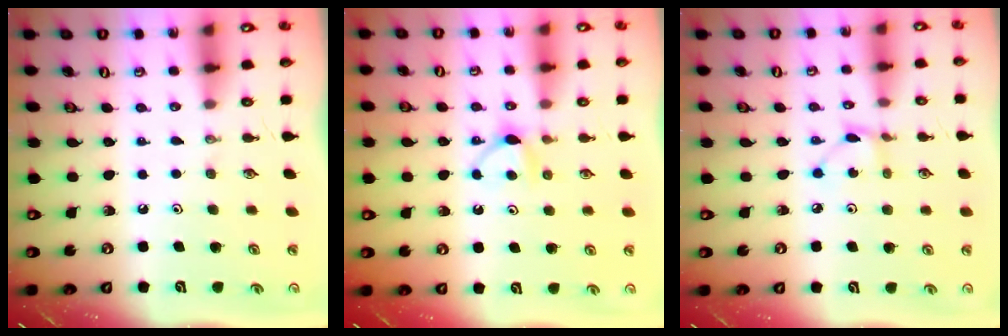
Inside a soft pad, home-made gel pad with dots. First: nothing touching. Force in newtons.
{"total": 5.5, "press": 5.4, "slide": 0.7}
{"total": 2.7, "press": 2.6, "slide": 0.3}